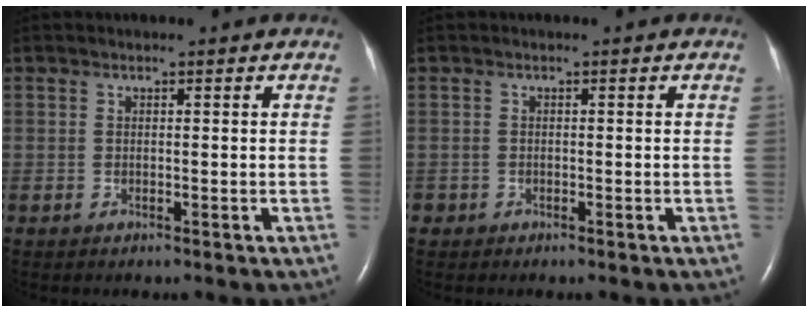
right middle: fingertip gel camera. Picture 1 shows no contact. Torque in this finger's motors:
{"motor_torque": [0.13, -0.13, -0.05, -0.01]}